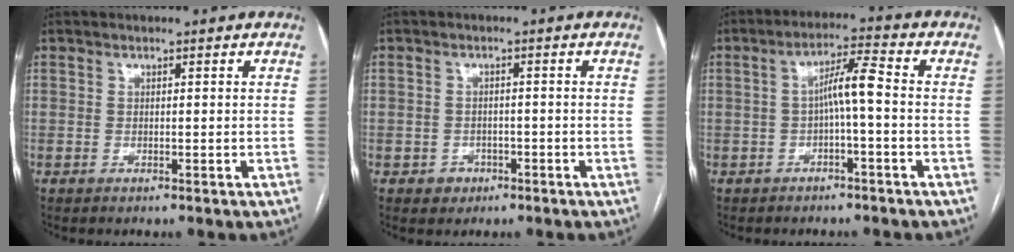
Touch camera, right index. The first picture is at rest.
{"total": 2.6, "force": [-1.2, 2.3, 0.5], "torque": [0.000, 0.010, -0.015]}
{"total": 5.3, "force": [-0.7, 0.3, 5.3], "torque": [-0.090, 0.021, -0.010]}